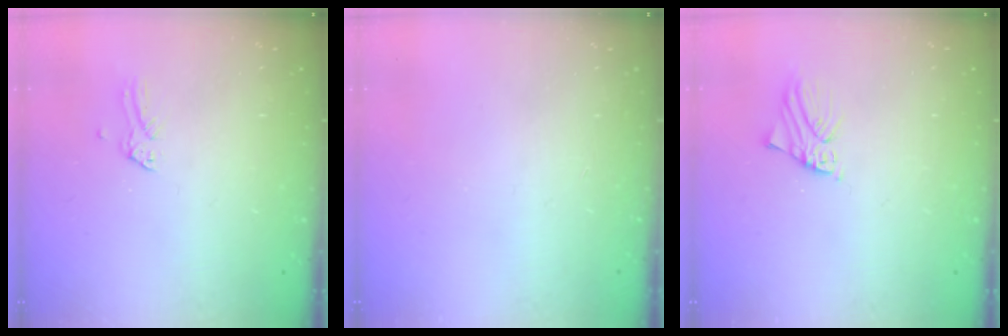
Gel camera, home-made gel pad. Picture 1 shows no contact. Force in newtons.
{"total": 2.8, "press": 2.8, "slide": 0.3}
{"total": 1.5, "press": 1.5, "slide": 0.1}